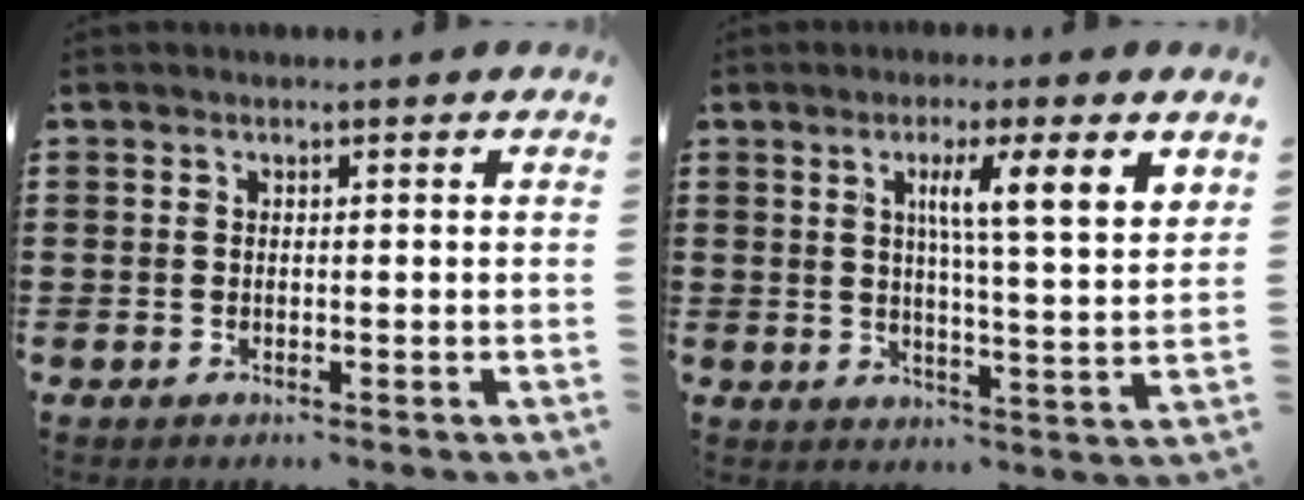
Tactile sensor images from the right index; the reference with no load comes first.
{"total": 7.2, "force": [2.9, 0.4, 6.5], "torque": [-0.118, -0.006, 0.042]}